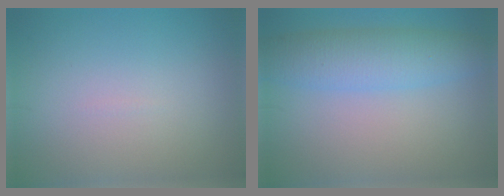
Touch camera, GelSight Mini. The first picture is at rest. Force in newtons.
{"total": 5.4, "press": 5.4, "slide": 0.2}